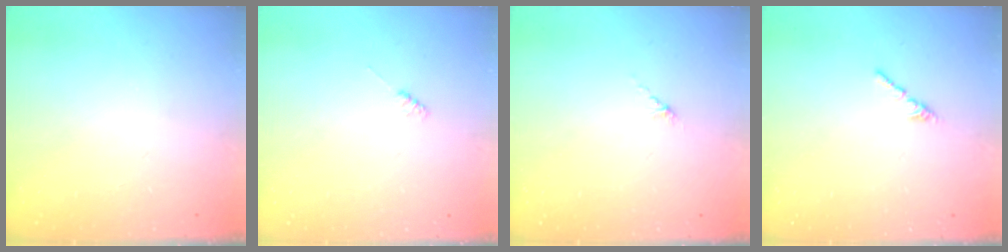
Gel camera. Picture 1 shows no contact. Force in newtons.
{"total": 2.3, "press": 2.3, "slide": 0.3}
{"total": 2.7, "press": 2.7, "slide": 0.7}
{"total": 0.8, "press": 0.7, "slide": 0.5}